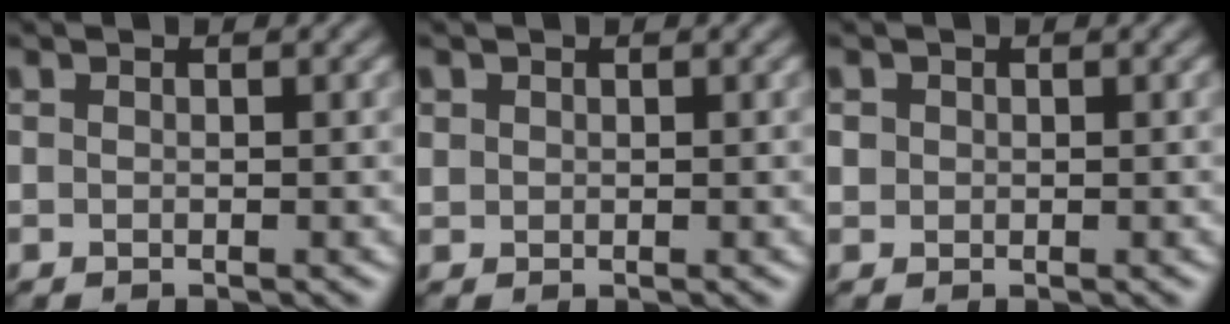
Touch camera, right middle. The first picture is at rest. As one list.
[{"total": 0.7, "force": [0.3, 0.6, 0.1], "torque": [0.000, -0.001, 0.009]}, {"total": 0.7, "force": [0.1, 0.6, 0.1], "torque": [0.001, -0.001, 0.003]}]